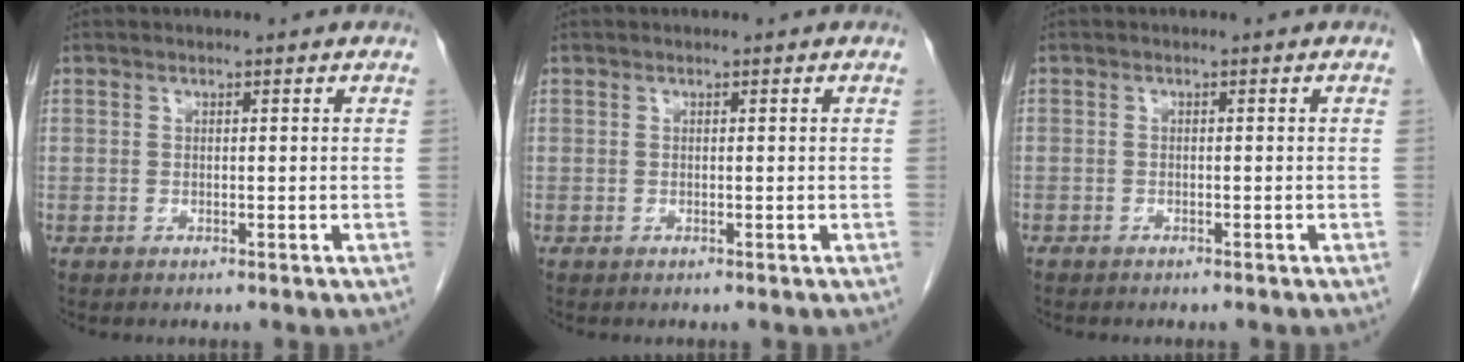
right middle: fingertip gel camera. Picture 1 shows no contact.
{"total": 0.0}
{"total": 0.9, "force": [-0.7, 0.4, 0.2], "torque": [-0.005, 0.002, -0.011]}